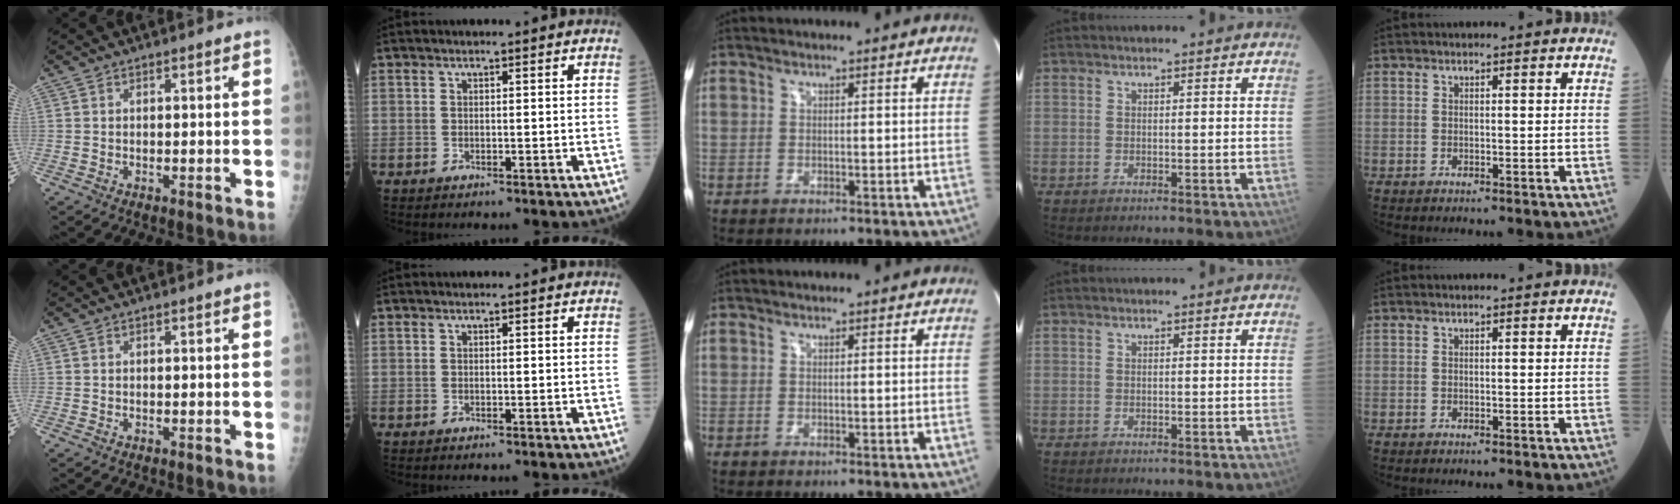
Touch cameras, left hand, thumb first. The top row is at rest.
{}